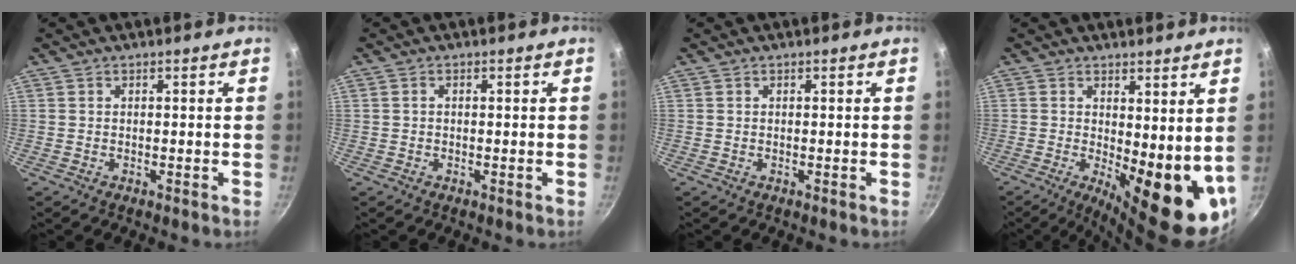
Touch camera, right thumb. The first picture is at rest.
{"total": 0.5, "force": [0.0, 0.4, 0.4], "torque": [-0.008, 0.005, 0.002]}
{"total": 0.0}
{"total": 14.4, "force": [0.5, 5.6, 13.3], "torque": [-0.146, -0.032, 0.020]}